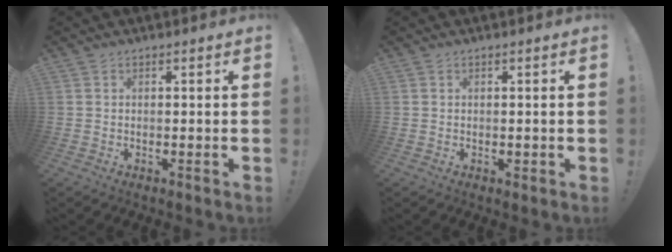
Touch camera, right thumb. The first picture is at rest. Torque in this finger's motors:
{"motor_torque": [0.14, 0.06, -0.22, -0.09, -0.02]}